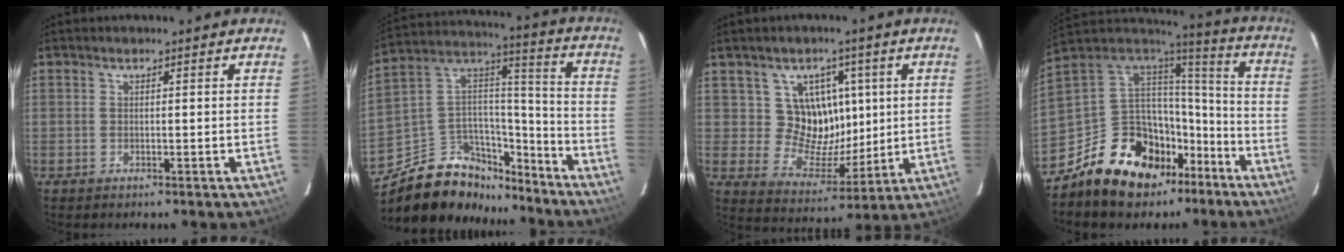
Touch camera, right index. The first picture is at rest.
{"total": 20.0, "force": [-14.1, 11.6, 8.0], "torque": [-0.176, 0.081, -0.214]}
{"total": 10.6, "force": [3.0, 9.4, 3.7], "torque": [-0.064, -0.006, 0.061]}
{"total": 19.8, "force": [-11.9, 12.6, 9.4], "torque": [-0.195, 0.028, -0.182]}